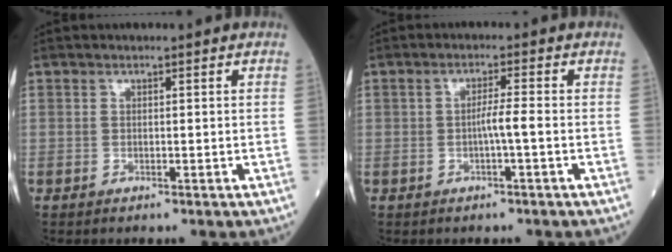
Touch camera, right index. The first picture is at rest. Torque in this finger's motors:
{"motor_torque": [0.40, -0.12, 0.30, 0.07]}